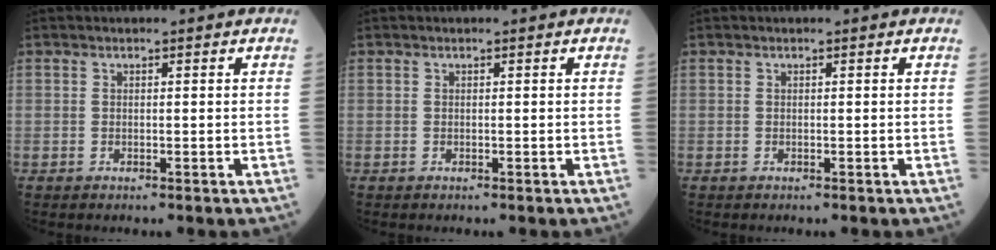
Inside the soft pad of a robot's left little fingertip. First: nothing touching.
{"total": 0.0}
{"total": 0.0}